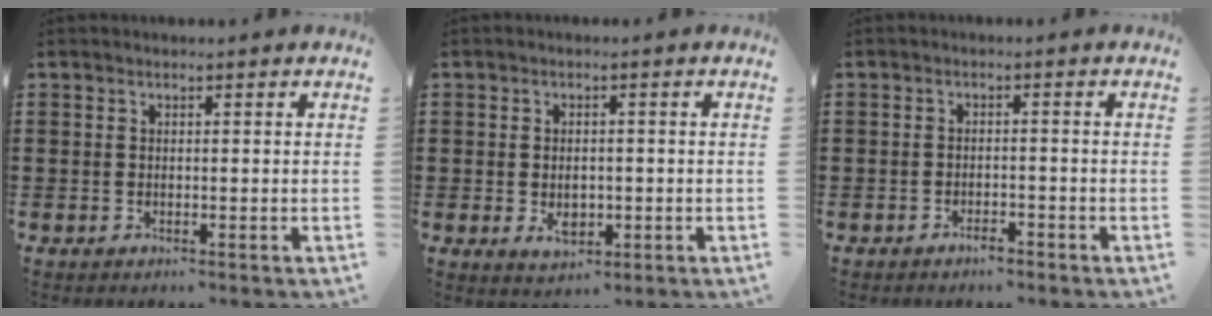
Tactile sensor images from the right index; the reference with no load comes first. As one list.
[{"total": 3.4, "force": [-0.5, 2.0, 2.6], "torque": [-0.043, -0.001, -0.010]}, {"total": 1.7, "force": [-1.6, 0.2, 0.7], "torque": [-0.017, -0.004, -0.029]}]